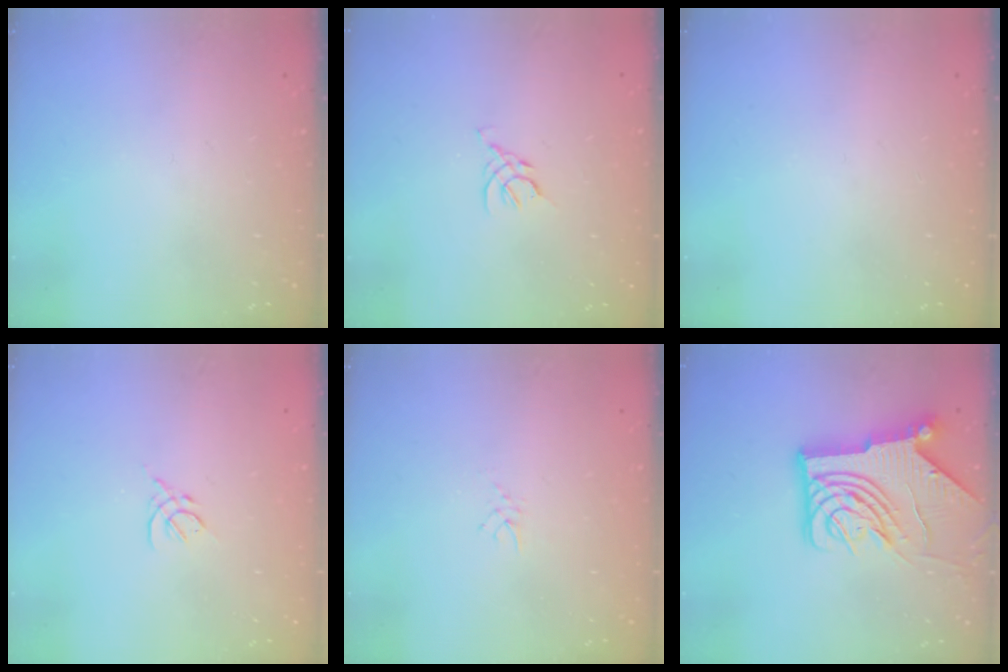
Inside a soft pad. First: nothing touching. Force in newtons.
{"total": 2.5, "press": 2.5, "slide": 0.7}
{"total": 0.0}
{"total": 2.6, "press": 2.5, "slide": 0.7}
{"total": 2.4, "press": 2.4, "slide": 0.4}
{"total": 15.0, "press": 14.9, "slide": 1.5}